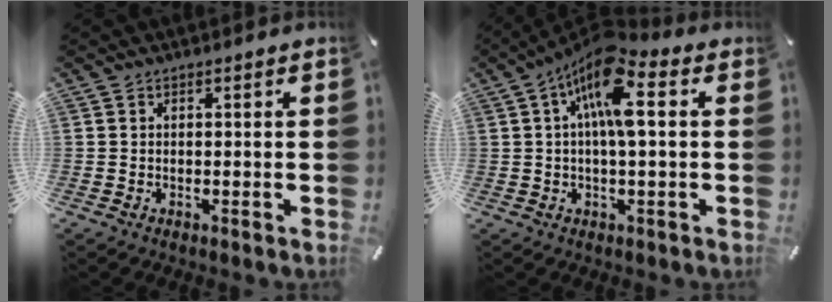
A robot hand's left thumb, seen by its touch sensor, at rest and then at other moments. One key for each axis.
{"total": 12.7, "fx": 3.4, "fy": 4.5, "fz": 11.4, "tx": -0.202, "ty": -0.009, "tz": 0.058}